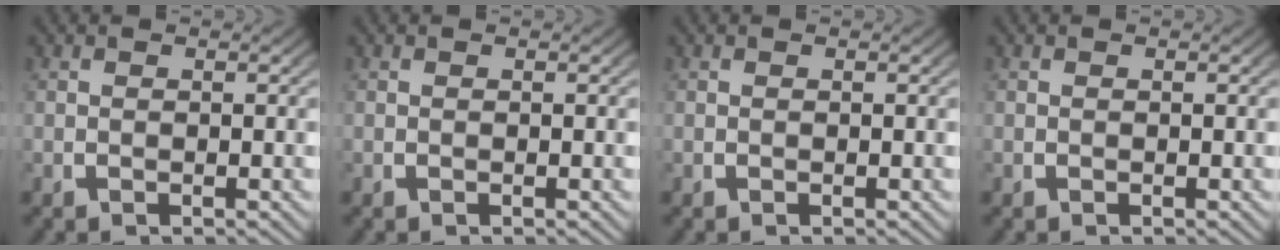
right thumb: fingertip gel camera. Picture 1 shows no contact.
{"total": 0.0}
{"total": 0.0}
{"total": 0.0}